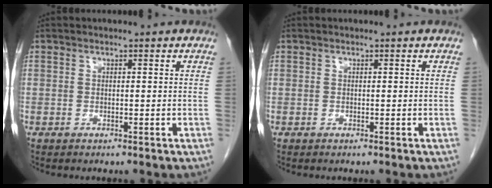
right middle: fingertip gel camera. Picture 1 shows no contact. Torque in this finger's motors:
{"motor_torque": [0.00, 0.05, -0.02, -0.01]}